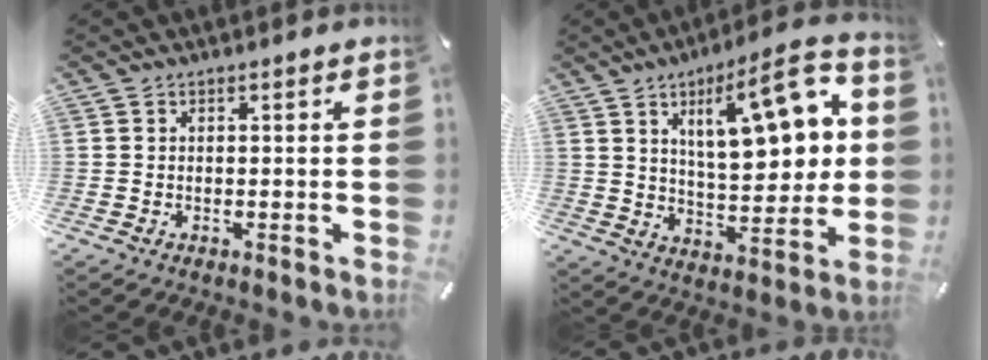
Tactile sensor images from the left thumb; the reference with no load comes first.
{"total": 19.3, "force": [7.4, 8.1, 15.9], "torque": [-0.218, -0.026, 0.111]}